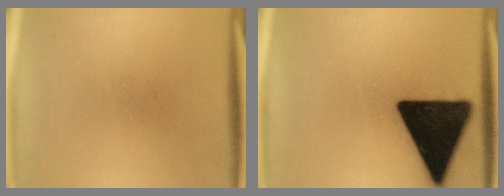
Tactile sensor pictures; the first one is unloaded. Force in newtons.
{"total": 19.6}